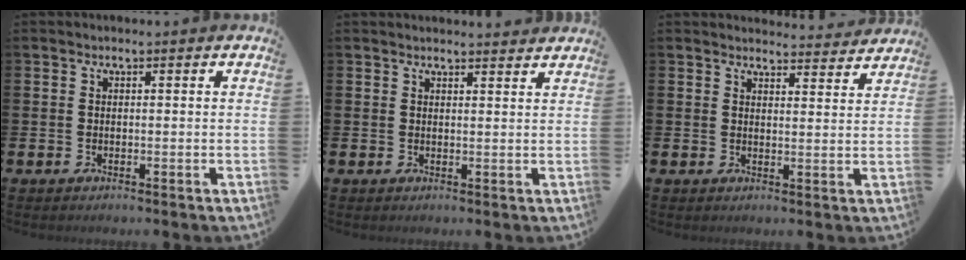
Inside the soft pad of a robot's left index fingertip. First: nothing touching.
{"total": 1.9, "force": [1.9, 0.2, -0.1], "torque": [0.013, -0.014, 0.031]}
{"total": 3.7, "force": [3.7, 0.4, -0.1], "torque": [0.009, -0.030, 0.064]}